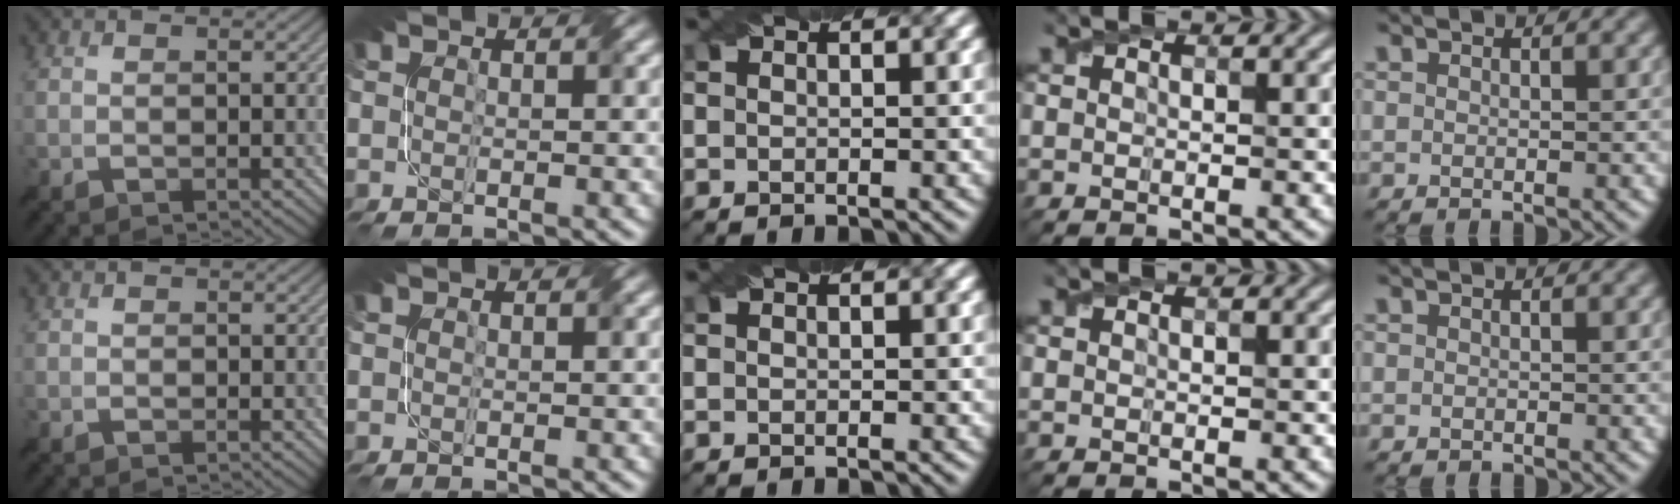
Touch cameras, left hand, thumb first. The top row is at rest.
{}